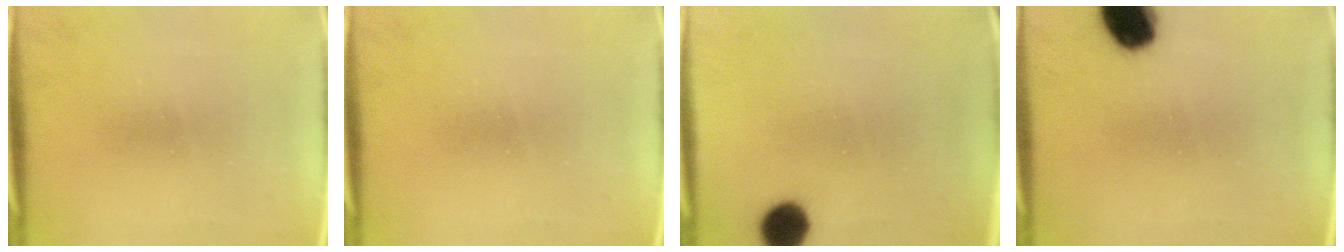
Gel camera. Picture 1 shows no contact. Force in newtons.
{"total": 0.0}
{"total": 7.3}
{"total": 10.6}